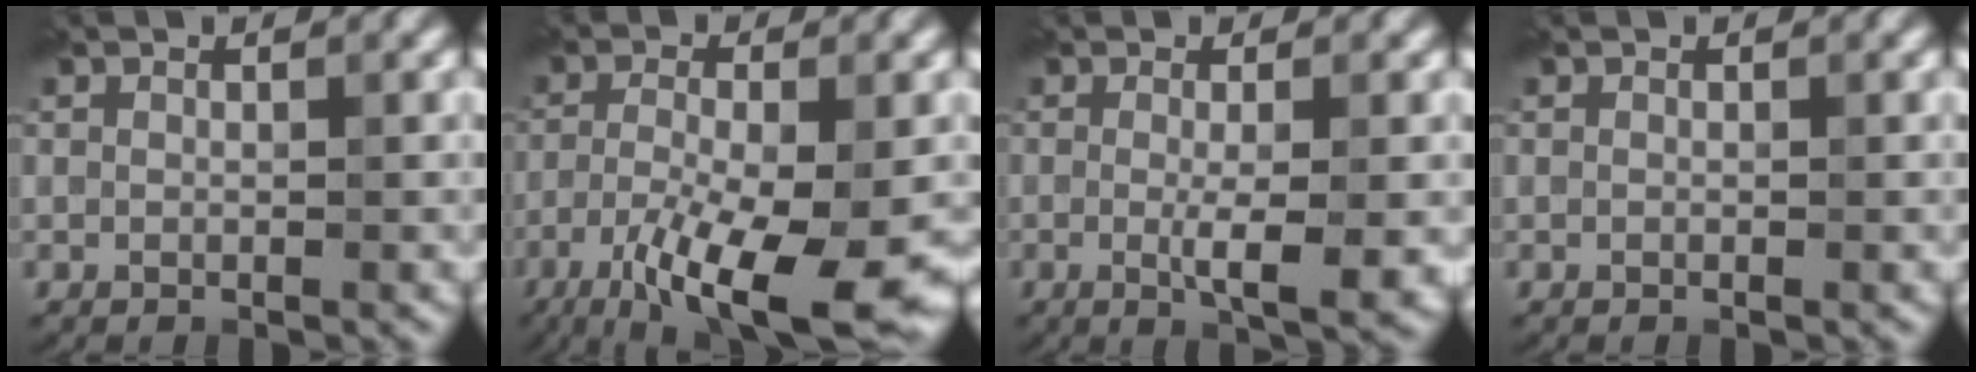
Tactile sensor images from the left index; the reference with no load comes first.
{"total": 10.9, "force": [-5.0, 2.8, 9.2], "torque": [-0.168, -0.022, -0.084]}
{"total": 4.2, "force": [-0.5, 0.8, 4.1], "torque": [-0.064, -0.010, -0.006]}
{"total": 0.0}